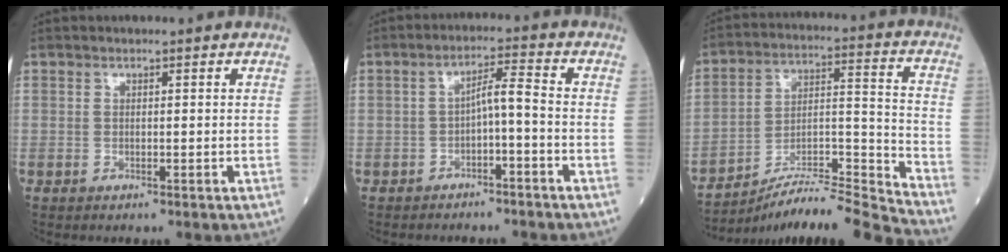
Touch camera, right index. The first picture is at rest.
{"total": 3.8, "force": [-1.6, 0.5, 3.5], "torque": [-0.058, 0.018, -0.024]}
{"total": 16.3, "force": [-15.5, -2.2, 4.6], "torque": [-0.066, 0.031, -0.262]}